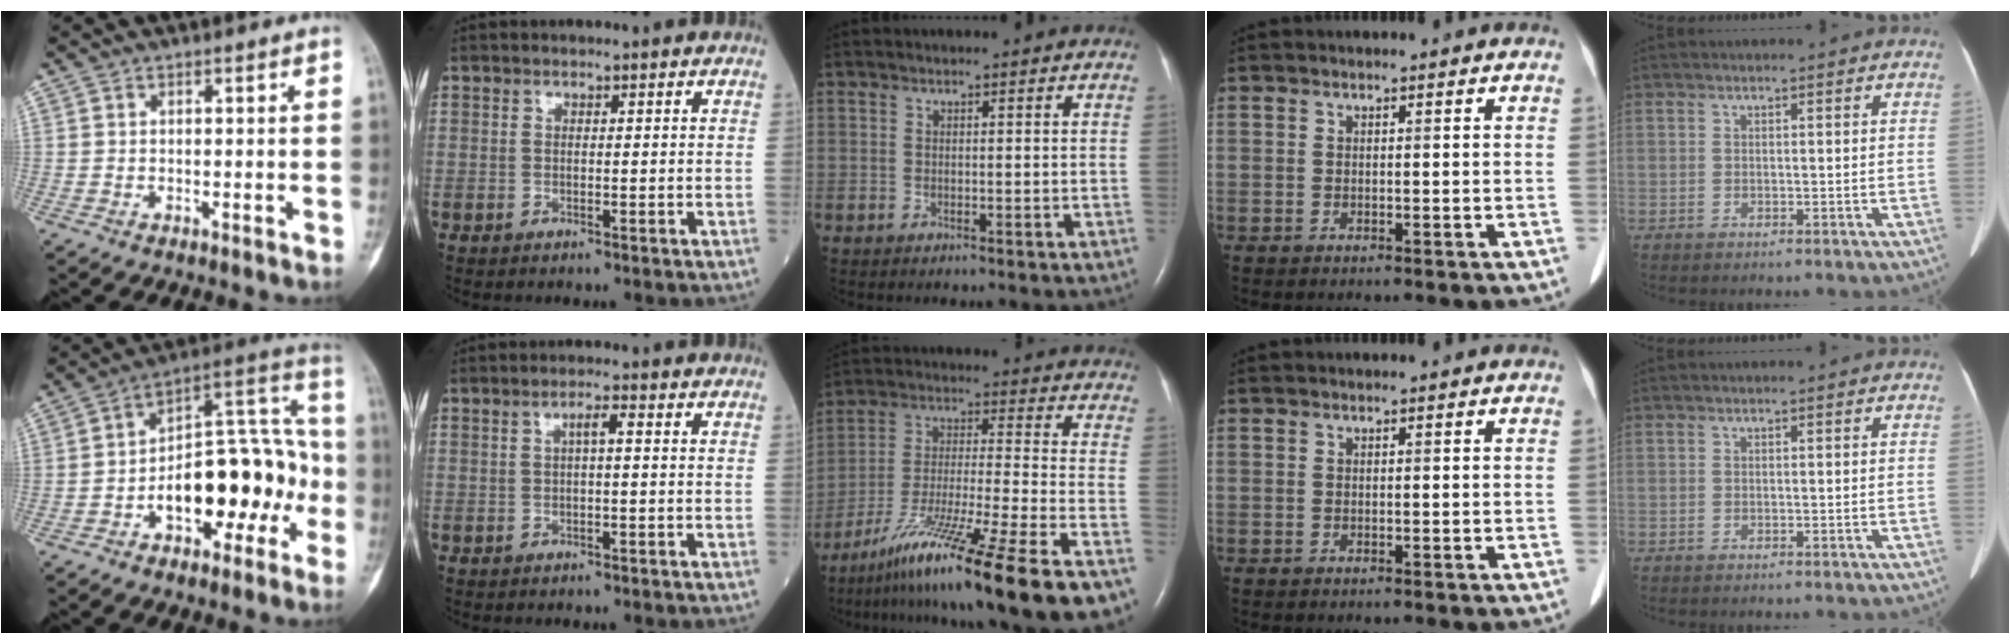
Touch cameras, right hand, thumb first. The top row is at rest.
{"thumb": {"total": 20.0, "force": [-5.3, 10.7, 16.0], "torque": [-0.198, 0.072, -0.073]}, "index": {"total": 2.2, "force": [0.3, 0.2, 2.1], "torque": [-0.037, 0.004, 0.005]}, "middle": {"total": 22.1, "force": [-16.1, -1.0, 15.1], "torque": [-0.236, -0.043, -0.274]}}